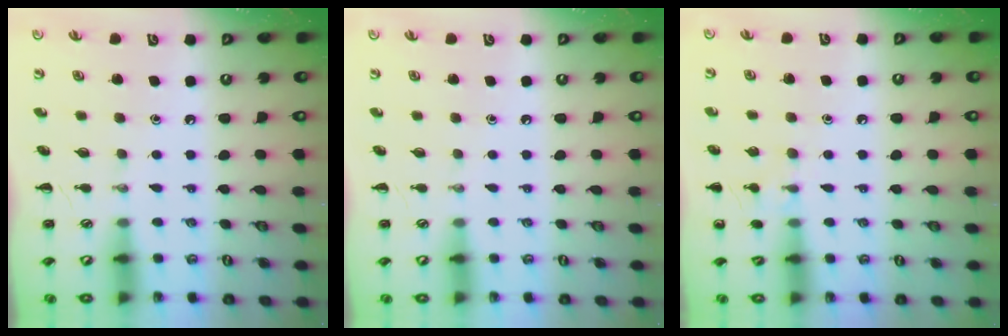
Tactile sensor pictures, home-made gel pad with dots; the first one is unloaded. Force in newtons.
{"total": 0.0}
{"total": 7.4, "press": 7.0, "slide": 2.3}